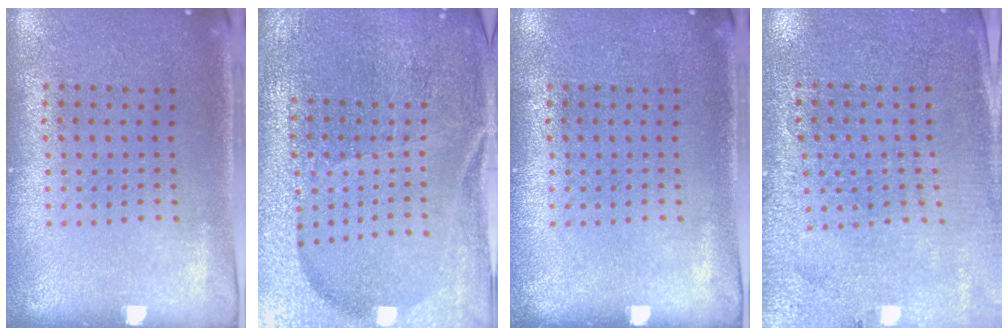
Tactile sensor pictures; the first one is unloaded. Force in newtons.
{"total": 4.5, "press": 4.4, "slide": 1.3}
{"total": 0.0}
{"total": 2.8, "press": 2.8, "slide": 0.5}